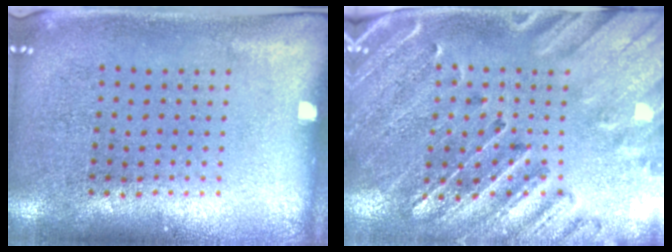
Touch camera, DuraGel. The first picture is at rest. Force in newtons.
{"total": 2.7, "press": 2.6, "slide": 0.8}